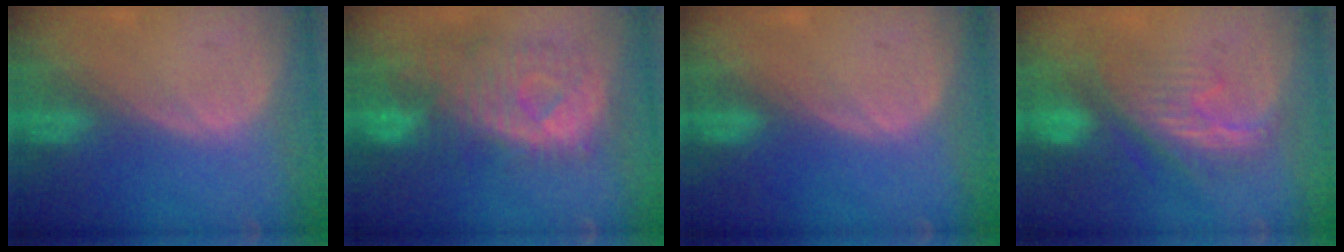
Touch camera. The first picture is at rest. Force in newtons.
{"total": 10.9, "press": 9.6, "slide": 5.2}
{"total": 0.0}
{"total": 9.0, "press": 8.5, "slide": 3.0}